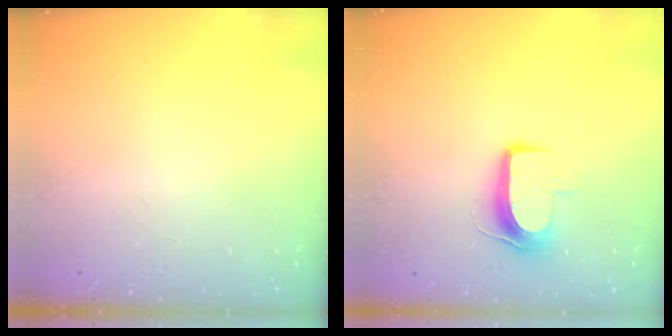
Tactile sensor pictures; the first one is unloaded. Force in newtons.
{"total": 9.1, "press": 9.0, "slide": 1.1}